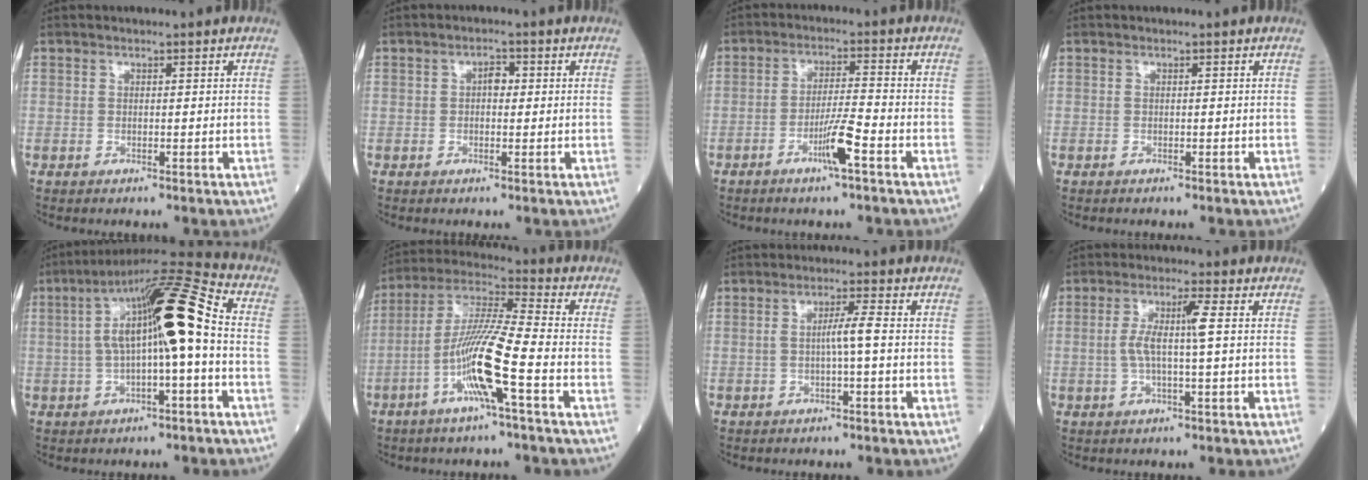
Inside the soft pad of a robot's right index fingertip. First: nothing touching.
{"total": 1.9, "force": [0.2, 1.1, 1.5], "torque": [-0.021, 0.008, 0.000]}
{"total": 5.3, "force": [-2.7, -0.4, 4.5], "torque": [-0.087, -0.004, -0.050]}
{"total": 0.0}
{"total": 14.1, "force": [0.4, 1.5, 14.0], "torque": [-0.242, 0.040, 0.003]}
{"total": 12.0, "force": [-4.3, -0.4, 11.1], "torque": [-0.225, 0.003, -0.088]}
{"total": 2.9, "force": [-0.4, -0.5, 2.8], "torque": [-0.051, 0.006, -0.005]}
{"total": 5.2, "force": [0.1, -0.2, 5.2], "torque": [-0.110, 0.008, 0.004]}